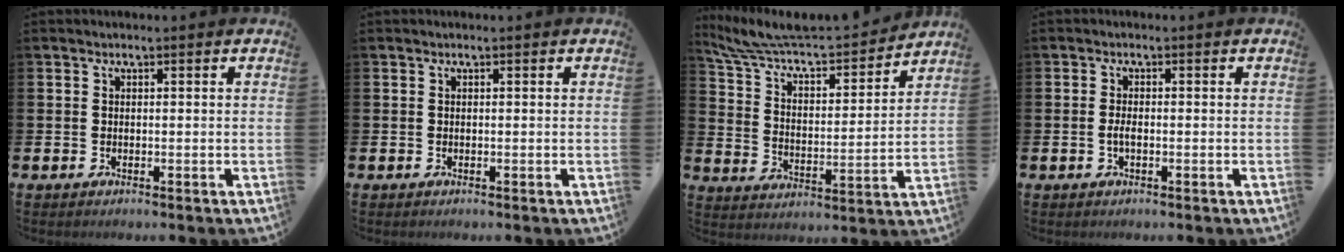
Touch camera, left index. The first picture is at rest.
{"total": 0.0}
{"total": 8.9, "force": [8.4, 2.1, 2.3], "torque": [-0.087, -0.062, 0.142]}
{"total": 1.4, "force": [-0.4, 0.5, 1.3], "torque": [-0.016, -0.002, -0.009]}